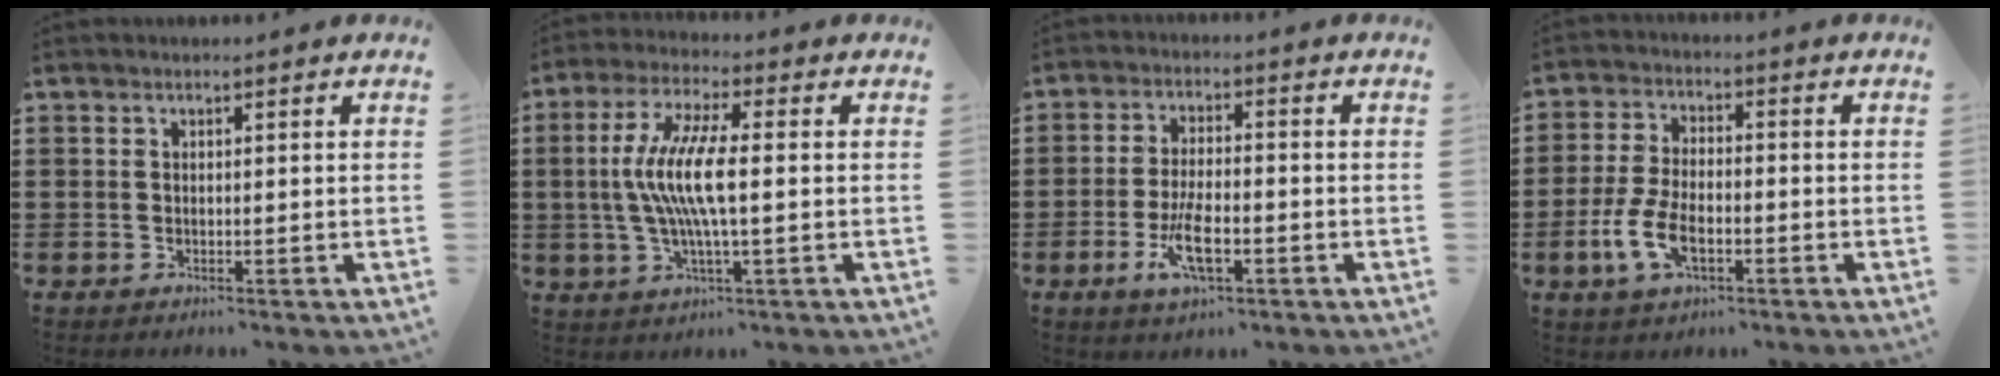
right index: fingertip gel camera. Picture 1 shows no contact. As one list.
[{"total": 8.8, "force": [0.3, 3.4, 8.1], "torque": [-0.174, 0.001, 0.000]}, {"total": 6.5, "force": [-2.4, 2.2, 5.7], "torque": [-0.125, -0.009, -0.048]}, {"total": 6.9, "force": [-2.5, 3.2, 5.6], "torque": [-0.134, -0.003, -0.052]}]